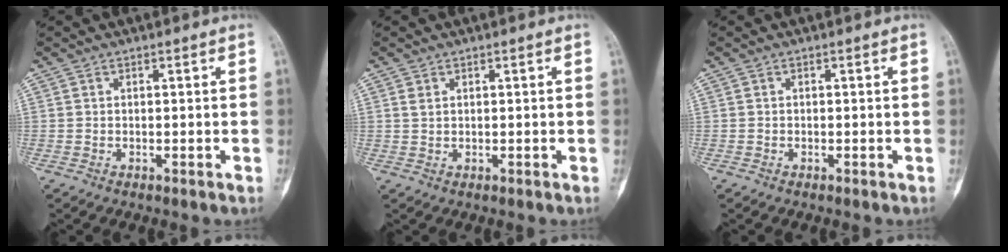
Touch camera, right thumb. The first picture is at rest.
{"total": 1.0, "force": [0.5, 0.7, 0.6], "torque": [-0.011, 0.003, 0.013]}
{"total": 0.0}